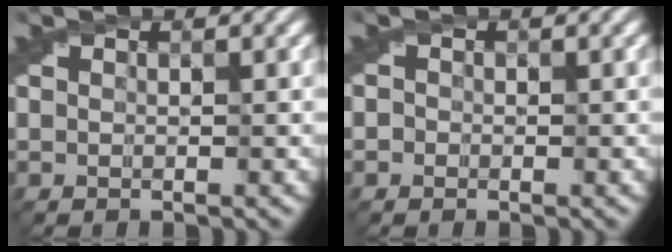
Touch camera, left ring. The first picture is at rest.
{"total": 0.8, "force": [-0.4, 0.7, 0.0], "torque": [0.005, -0.005, -0.013]}